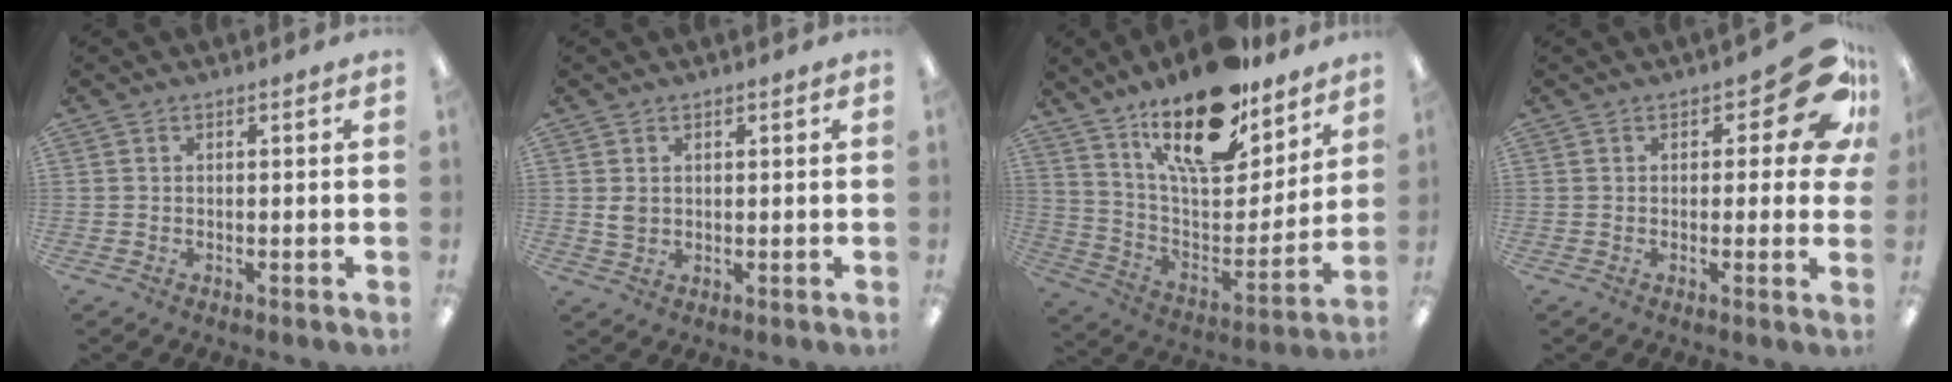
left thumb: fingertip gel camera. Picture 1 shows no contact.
{"total": 2.7, "force": [0.9, 2.2, 1.2], "torque": [-0.018, -0.001, 0.016]}
{"total": 22.5, "force": [16.2, 8.8, 12.8], "torque": [-0.205, -0.098, 0.281]}
{"total": 11.7, "force": [5.3, 5.0, 9.2], "torque": [-0.109, -0.024, 0.090]}